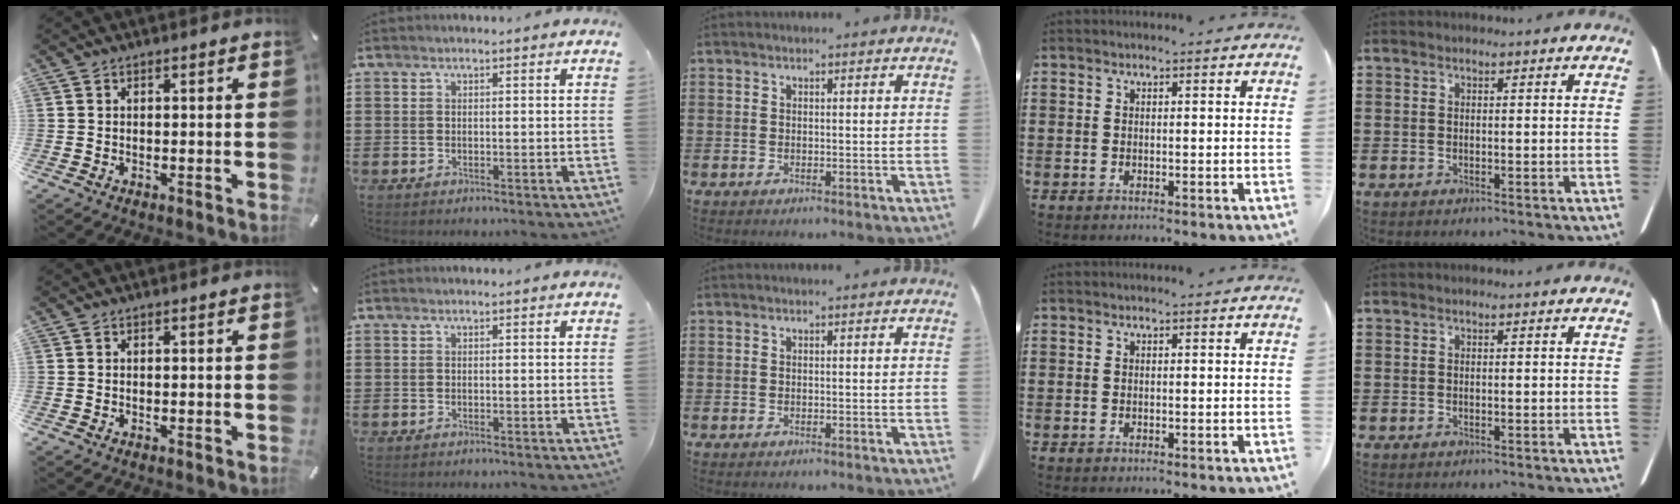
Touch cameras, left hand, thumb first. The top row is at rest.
{}